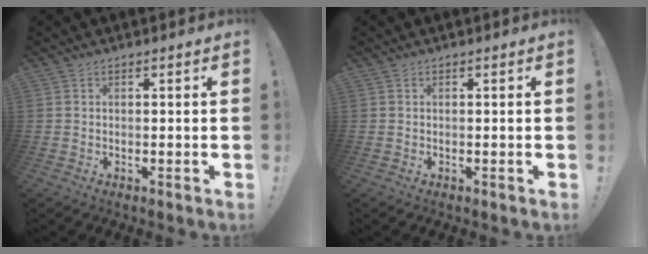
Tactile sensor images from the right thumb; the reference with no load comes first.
{"total": 0.0}